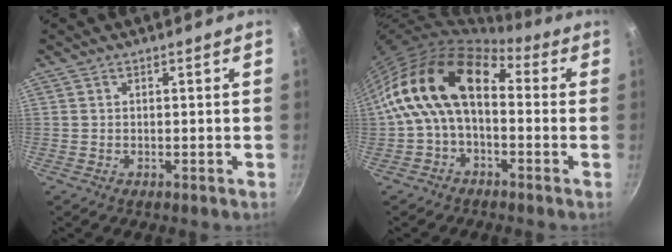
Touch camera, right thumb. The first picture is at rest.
{"total": 16.4, "force": [0.5, 10.1, 12.9], "torque": [-0.213, 0.040, -0.013]}